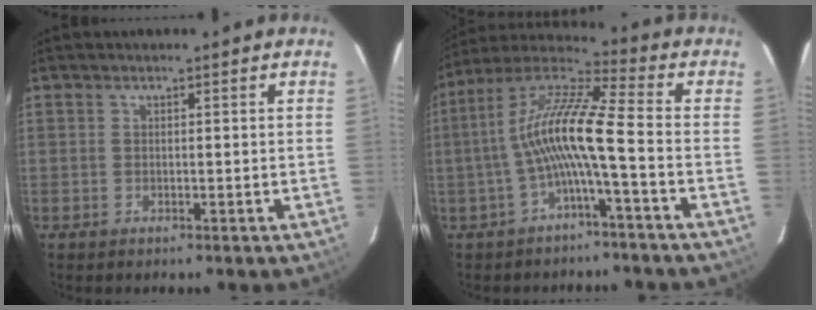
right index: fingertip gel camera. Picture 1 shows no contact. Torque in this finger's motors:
{"motor_torque": [1.87, -0.27, 0.99, 0.21]}